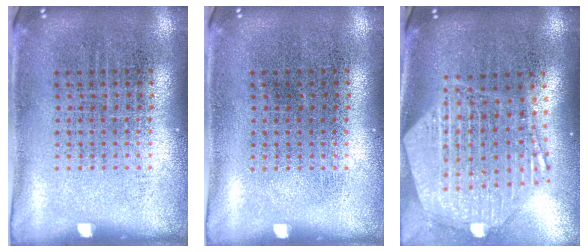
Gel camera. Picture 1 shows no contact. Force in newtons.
{"total": 0.0}
{"total": 2.8, "press": 2.2, "slide": 1.7}